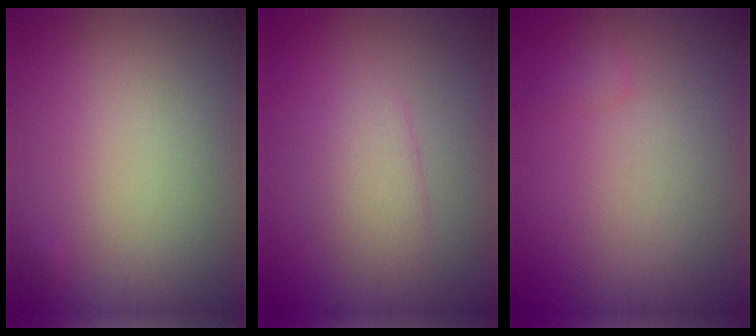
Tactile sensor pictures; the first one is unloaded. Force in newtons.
{"total": 2.4, "press": 2.4, "slide": 0.1}
{"total": 0.6, "press": 0.6, "slide": 0.1}